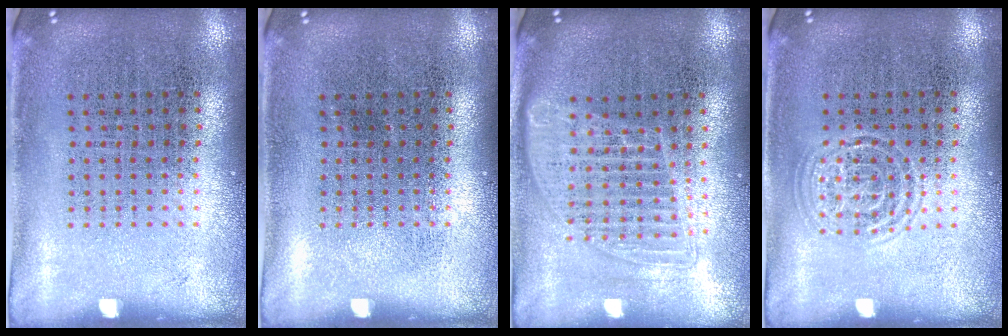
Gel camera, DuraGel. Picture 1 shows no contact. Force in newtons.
{"total": 0.0}
{"total": 1.4, "press": 1.2, "slide": 0.7}
{"total": 1.4, "press": 1.4, "slide": 0.1}